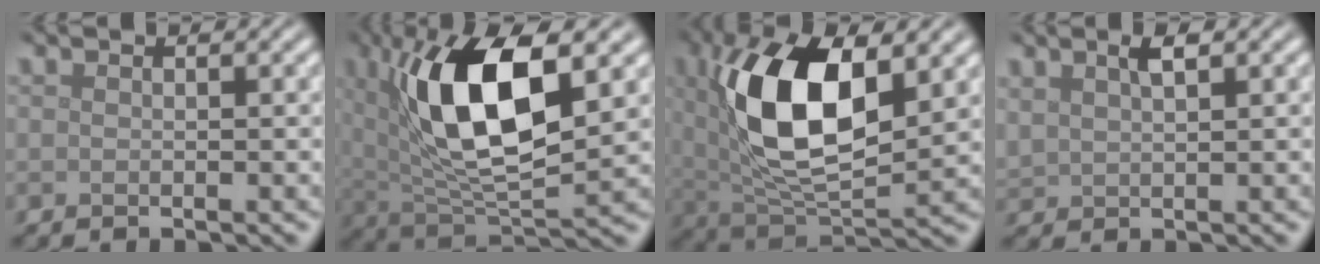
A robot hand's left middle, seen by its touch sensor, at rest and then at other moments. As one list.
[{"total": 11.2, "force": [3.2, 4.5, 9.8], "torque": [-0.180, -0.001, 0.057]}, {"total": 11.4, "force": [2.5, 5.4, 9.8], "torque": [-0.188, 0.005, 0.044]}, {"total": 1.9, "force": [1.3, 0.7, 1.3], "torque": [-0.031, 0.003, 0.027]}]